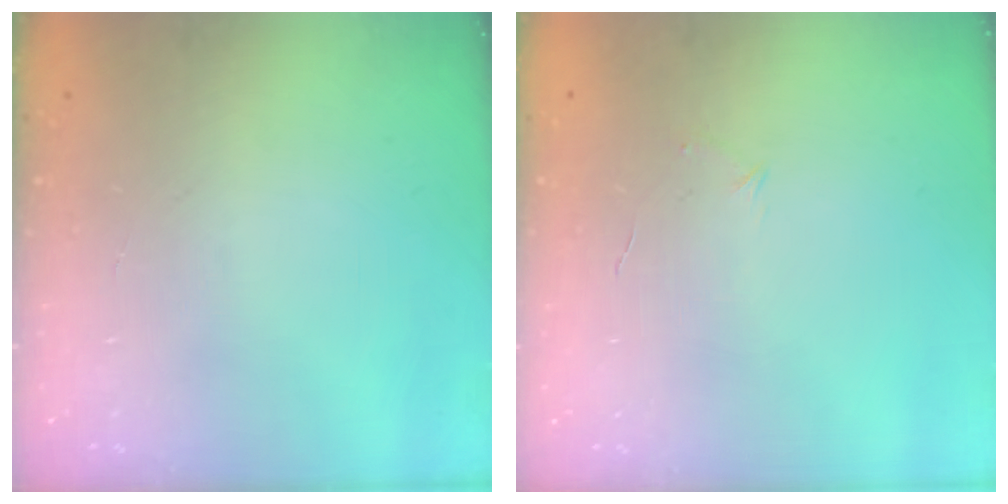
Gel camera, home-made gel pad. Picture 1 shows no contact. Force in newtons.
{"total": 4.2, "press": 4.1, "slide": 0.8}